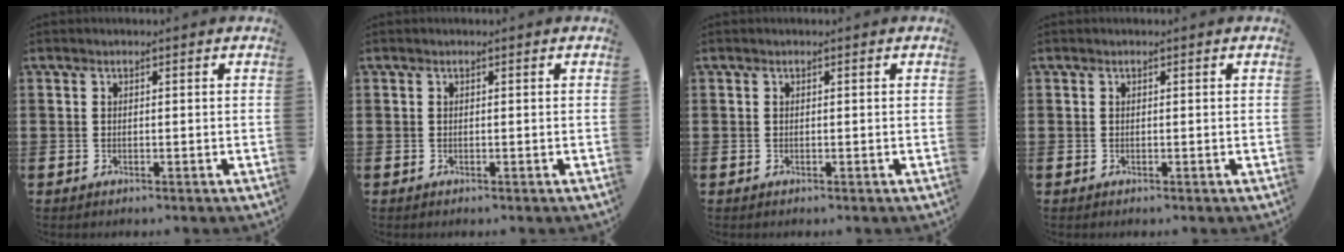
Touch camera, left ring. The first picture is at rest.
{"total": 0.0}
{"total": 0.0}
{"total": 0.0}